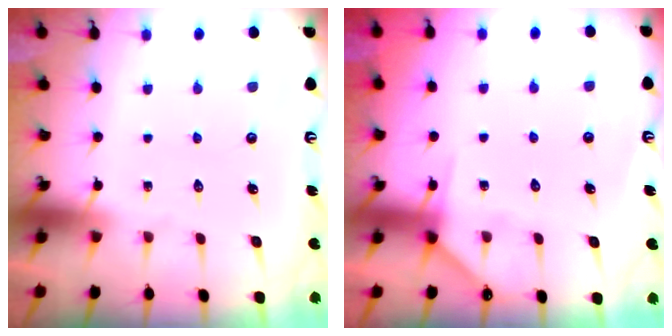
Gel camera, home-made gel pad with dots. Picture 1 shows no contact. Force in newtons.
{"total": 4.9, "press": 4.8, "slide": 0.7}